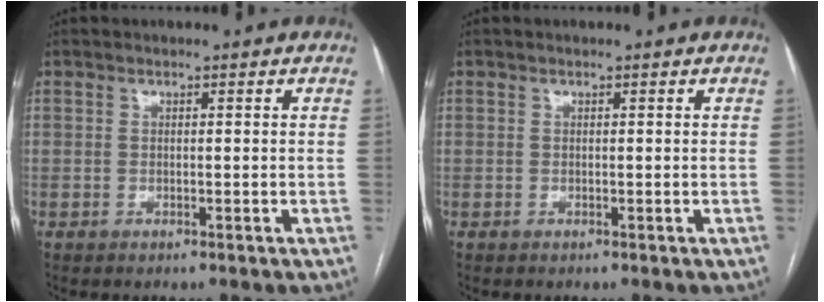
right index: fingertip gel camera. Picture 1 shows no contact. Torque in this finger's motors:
{"motor_torque": [0.26, 0.22, -0.01, 0.01]}